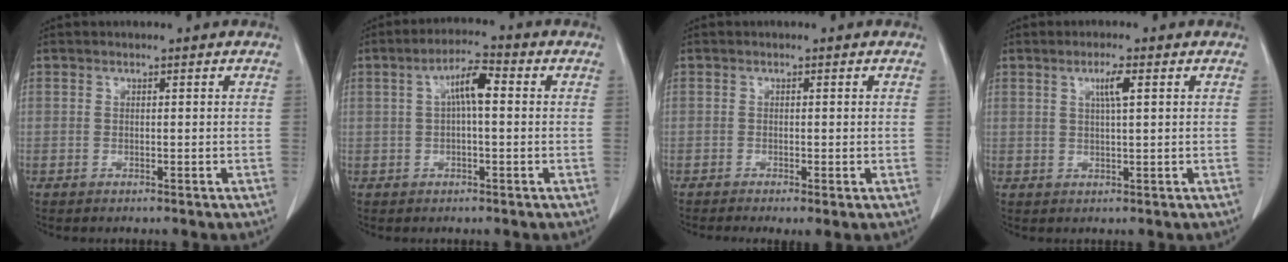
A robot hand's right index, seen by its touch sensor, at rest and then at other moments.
{"total": 5.3, "force": [0.9, 1.2, 5.1], "torque": [-0.094, 0.018, 0.013]}
{"total": 2.1, "force": [-1.0, 0.4, 1.8], "torque": [-0.031, -0.008, -0.016]}
{"total": 2.9, "force": [1.1, 0.0, 2.7], "torque": [-0.050, 0.001, 0.020]}